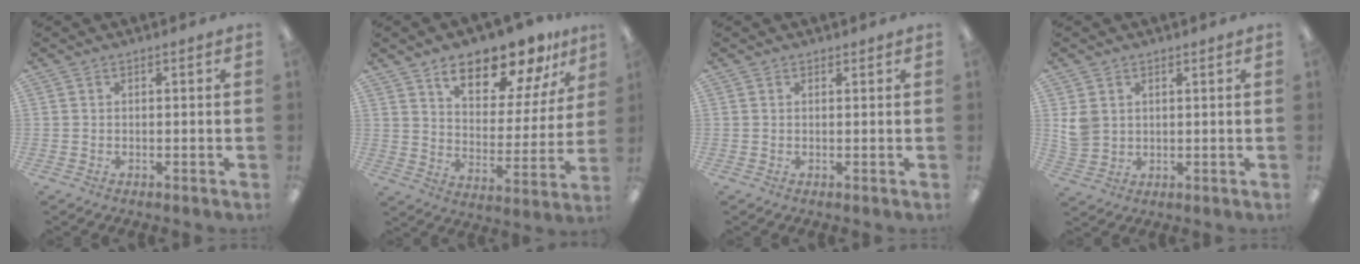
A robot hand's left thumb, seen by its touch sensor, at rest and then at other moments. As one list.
[{"total": 14.8, "force": [11.7, 5.3, 7.3], "torque": [-0.113, -0.074, 0.200]}, {"total": 0.6, "force": [0.5, 0.3, 0.0], "torque": [0.000, 0.000, 0.010]}, {"total": 5.1, "force": [2.0, 4.4, 1.6], "torque": [-0.031, 0.004, 0.041]}]